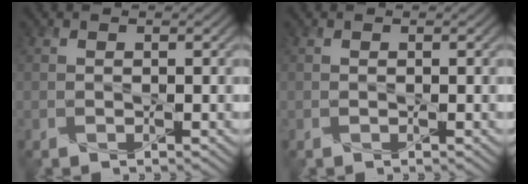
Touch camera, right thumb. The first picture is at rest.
{"total": 0.0}